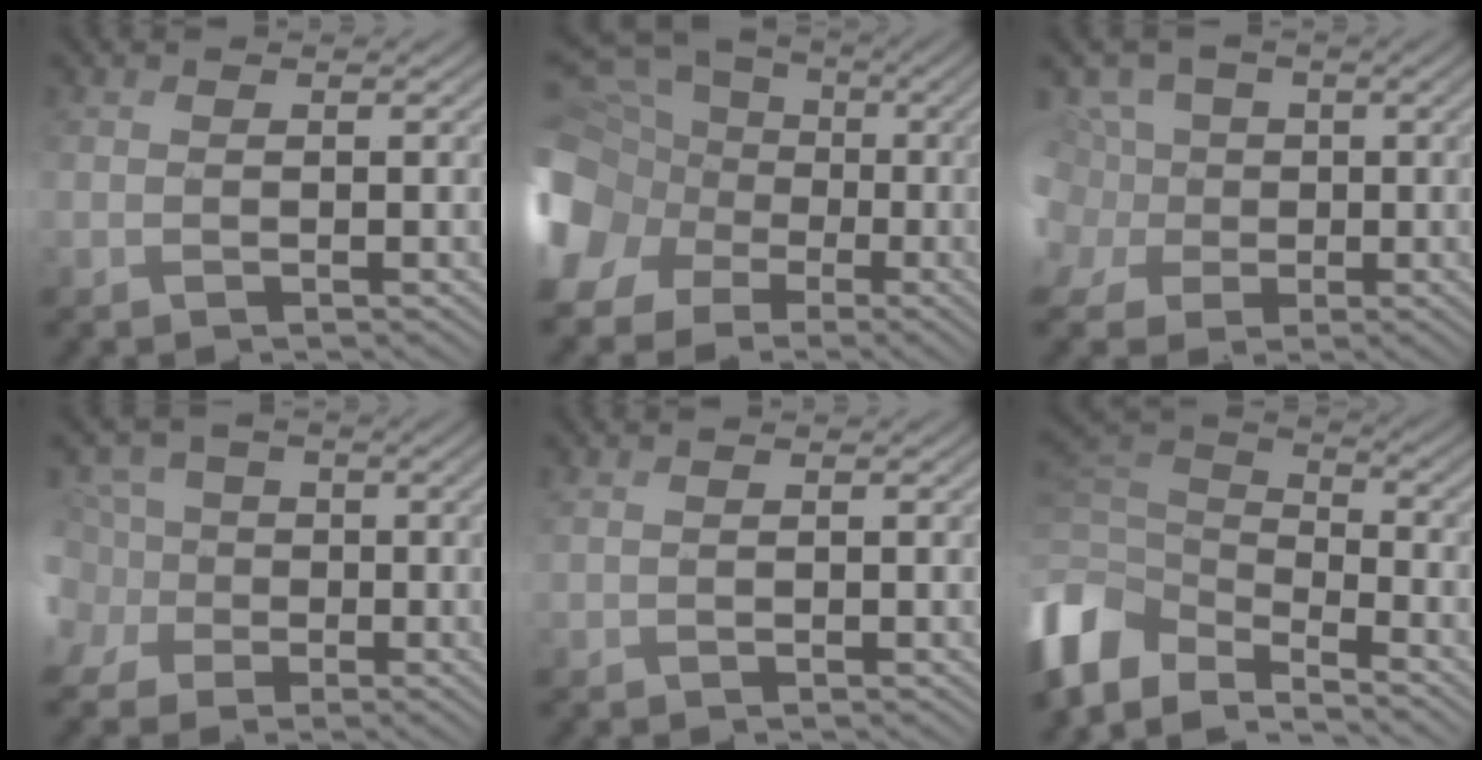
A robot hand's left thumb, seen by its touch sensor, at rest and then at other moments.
{"total": 18.6, "force": [-1.5, 16.9, 7.8], "torque": [-0.252, -0.011, -0.063]}
{"total": 9.3, "force": [0.0, 8.2, 4.5], "torque": [-0.142, 0.014, -0.032]}
{"total": 6.8, "force": [-0.2, 6.4, 2.4], "torque": [-0.077, 0.015, -0.039]}
{"total": 0.7, "force": [0.6, 0.3, 0.3], "torque": [-0.013, 0.000, 0.015]}
{"total": 10.3, "force": [-5.6, 6.5, 5.7], "torque": [-0.172, -0.009, -0.114]}